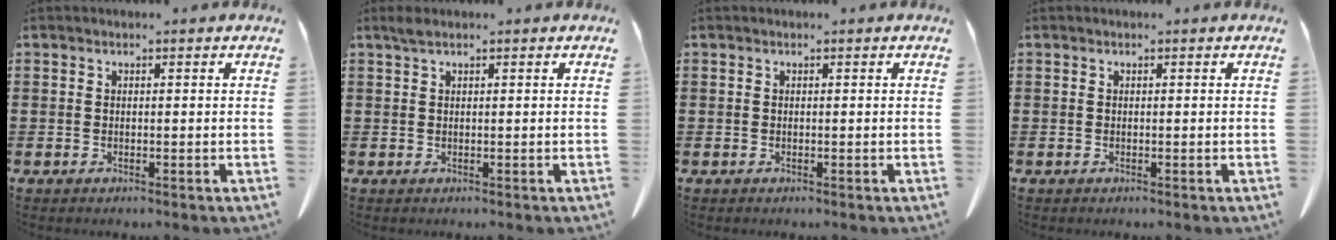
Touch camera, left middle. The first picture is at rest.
{"total": 1.1, "force": [0.6, 0.1, 0.8], "torque": [-0.019, 0.002, 0.011]}
{"total": 0.0}
{"total": 0.0}